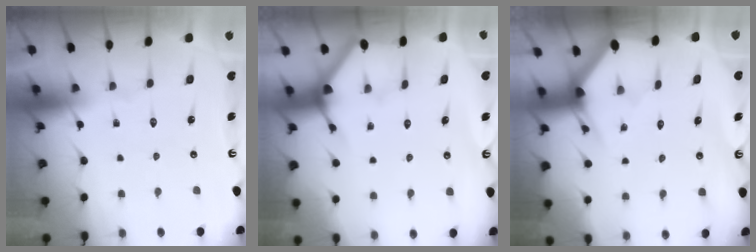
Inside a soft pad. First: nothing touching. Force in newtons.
{"total": 3.2, "press": 3.2, "slide": 0.2}
{"total": 2.2, "press": 2.2, "slide": 0.1}